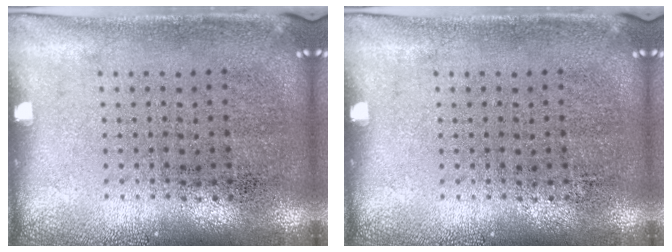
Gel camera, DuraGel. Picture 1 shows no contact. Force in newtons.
{"total": 0.0}